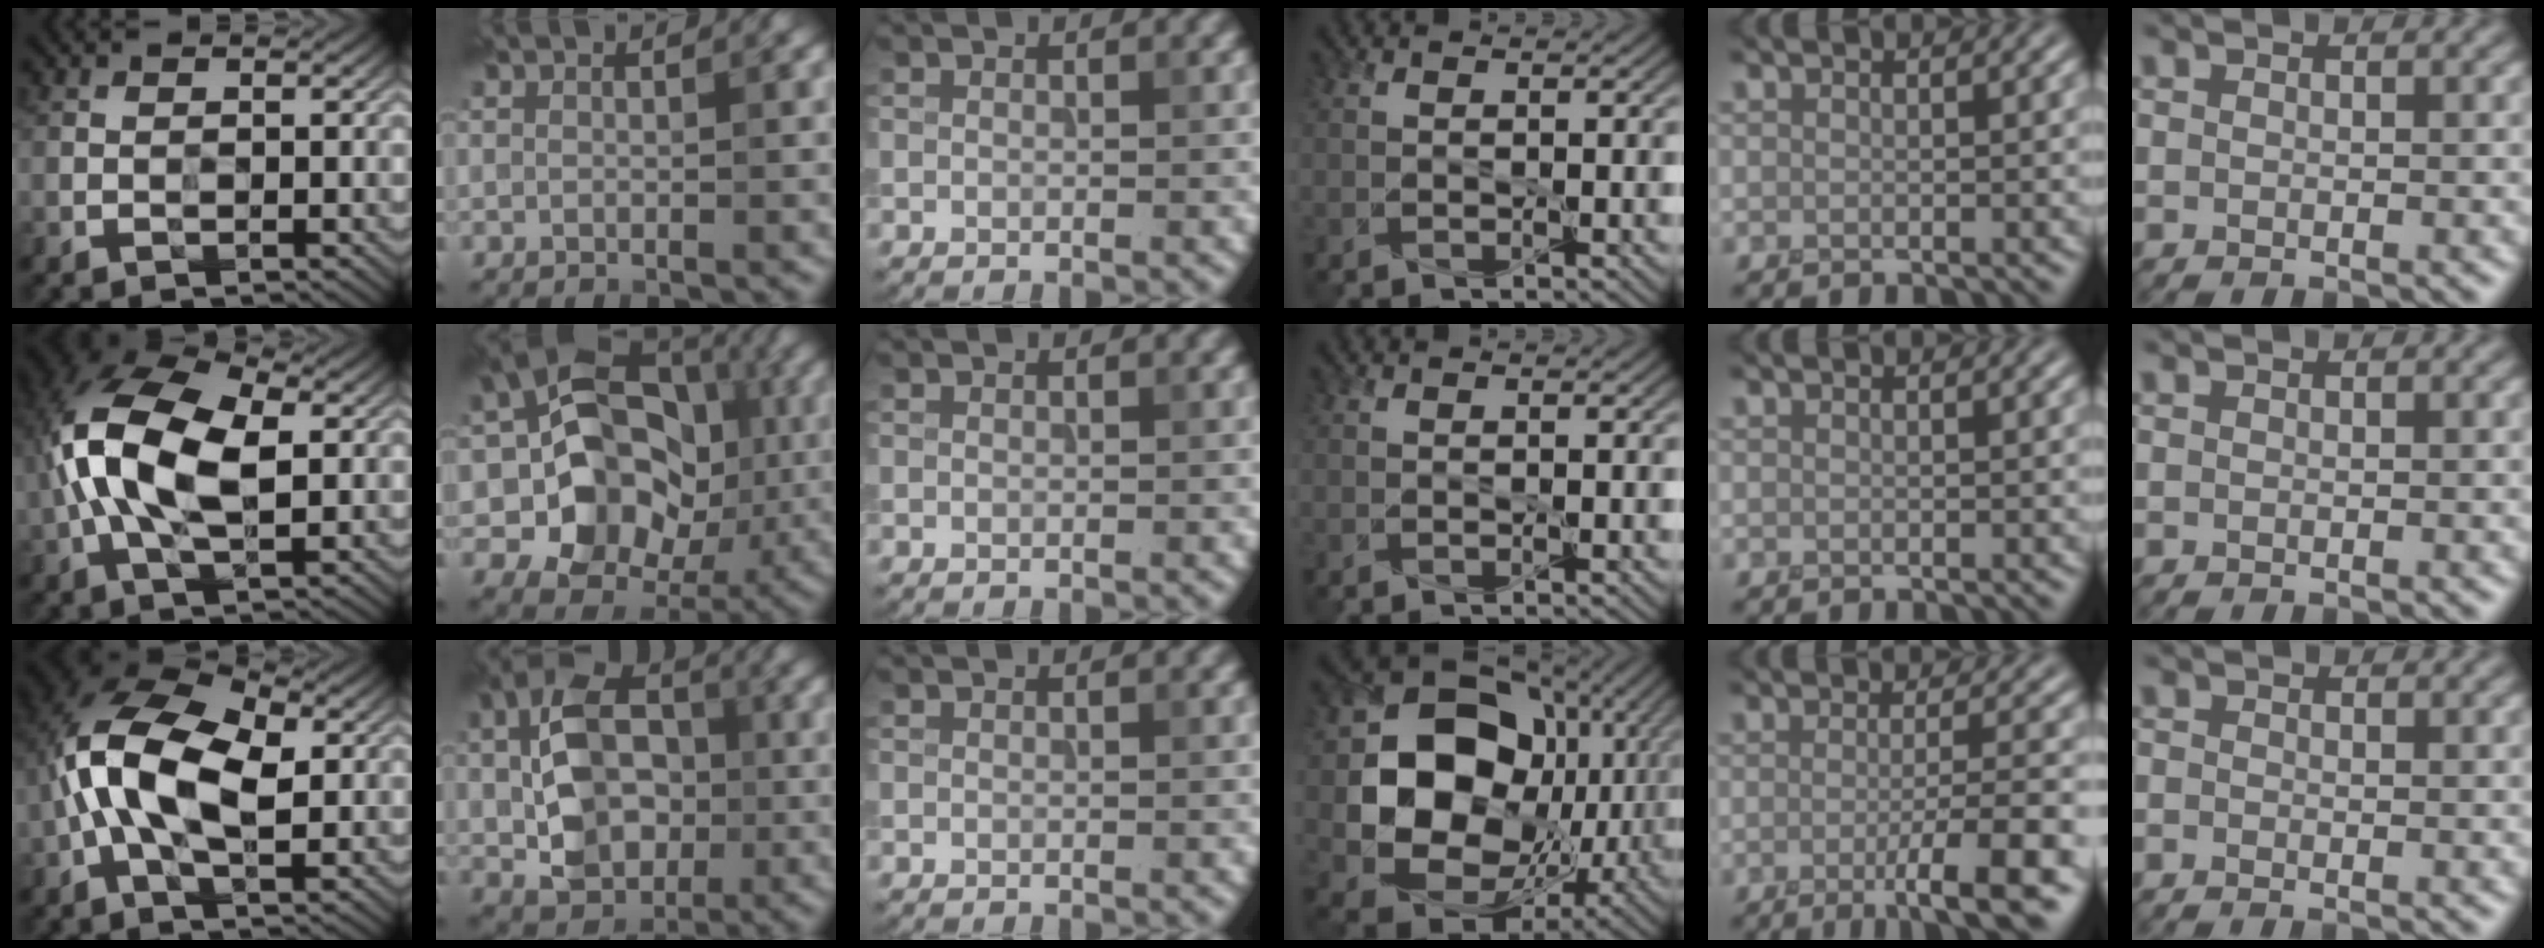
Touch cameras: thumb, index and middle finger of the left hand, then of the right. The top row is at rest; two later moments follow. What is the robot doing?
{"motion": "peel", "object": "tape"}